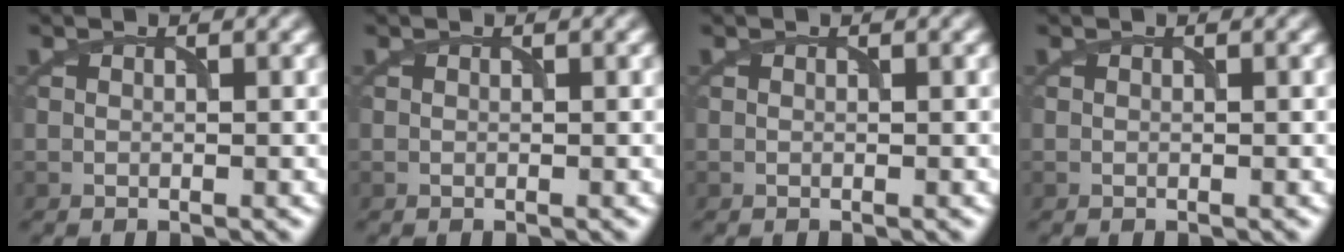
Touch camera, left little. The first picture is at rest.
{"total": 0.0}
{"total": 0.0}
{"total": 0.0}